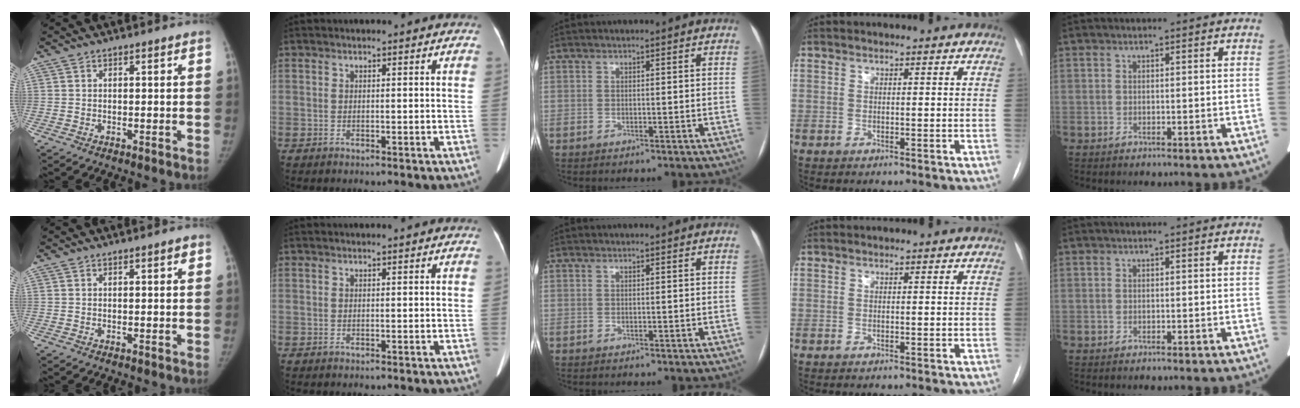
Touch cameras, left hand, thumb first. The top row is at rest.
{"thumb": {"total": 0.9, "force": [0.4, 0.2, 0.8], "torque": [-0.010, 0.001, 0.005]}}